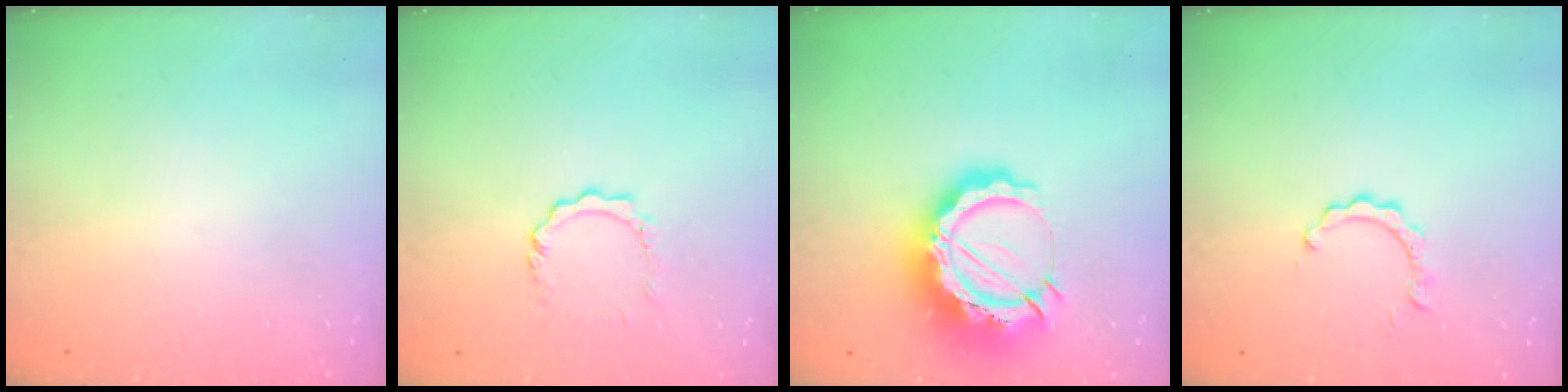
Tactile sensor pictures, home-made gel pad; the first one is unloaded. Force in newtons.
{"total": 4.7, "press": 4.7, "slide": 0.4}
{"total": 17.9, "press": 17.8, "slide": 2.2}
{"total": 2.3, "press": 2.3, "slide": 0.2}